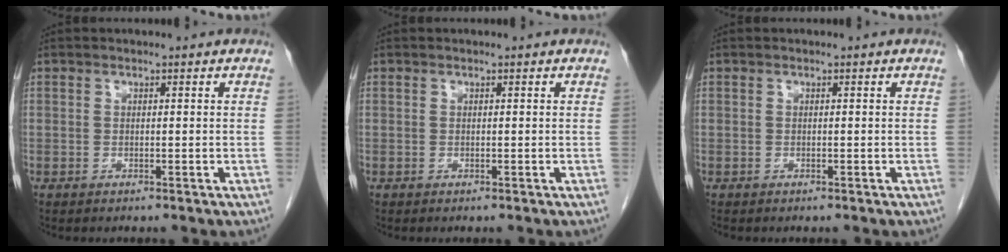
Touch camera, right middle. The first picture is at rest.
{"total": 0.0}
{"total": 0.0}